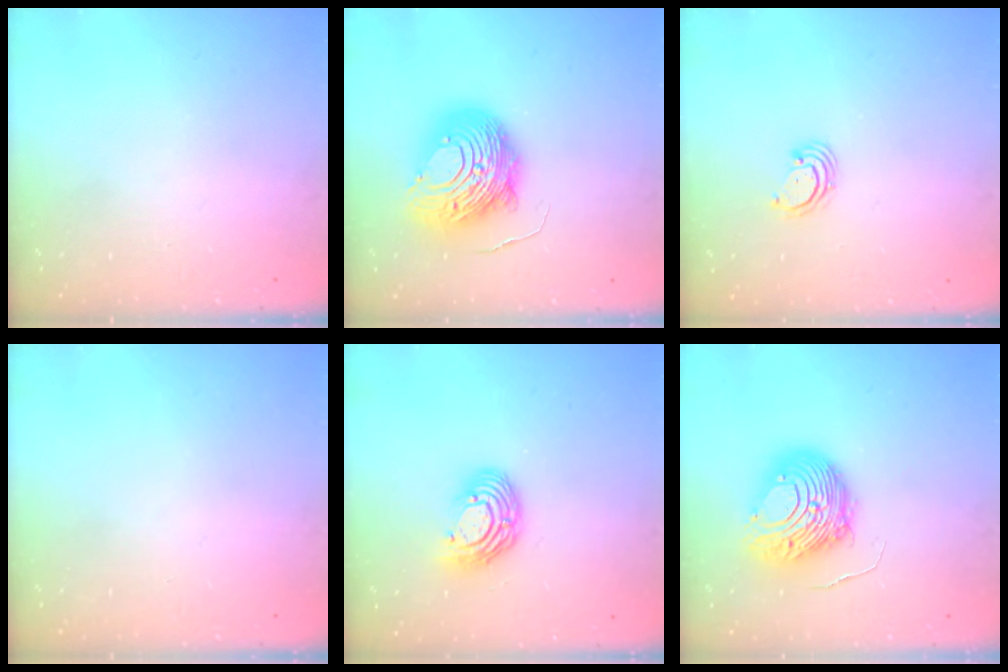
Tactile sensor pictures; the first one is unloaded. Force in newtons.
{"total": 14.9, "press": 14.8, "slide": 1.3}
{"total": 2.7, "press": 2.7, "slide": 0.3}
{"total": 0.0}
{"total": 10.9, "press": 10.9, "slide": 0.8}
{"total": 10.9, "press": 10.8, "slide": 1.3}